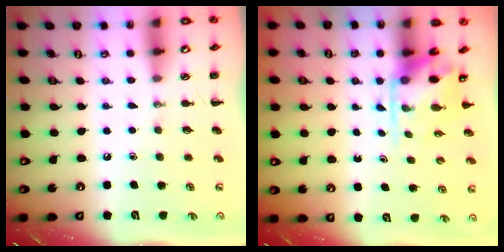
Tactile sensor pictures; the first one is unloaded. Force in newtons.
{"total": 3.5, "press": 3.4, "slide": 0.6}